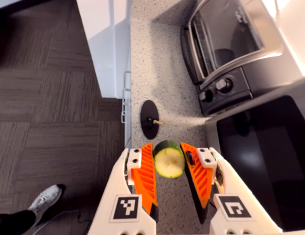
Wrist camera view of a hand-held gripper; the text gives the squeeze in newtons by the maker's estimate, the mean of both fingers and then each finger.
{"total": 9.7, "left": 9.5, "right": 9.8}